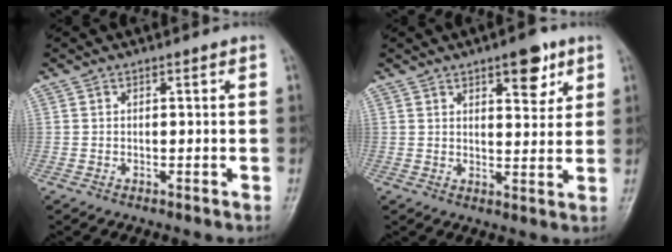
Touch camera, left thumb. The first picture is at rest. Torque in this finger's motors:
{"motor_torque": [-0.21, 0.22, -0.09, -0.14, 0.08]}